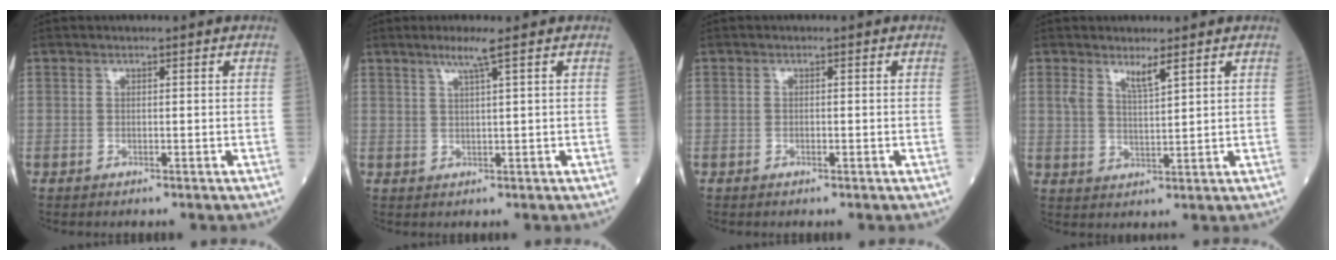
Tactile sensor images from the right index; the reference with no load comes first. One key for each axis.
{"total": 3.0, "fx": 1.8, "fy": -0.8, "fz": 2.3, "tx": -0.051, "ty": -0.002, "tz": 0.038}
{"total": 0.6, "fx": -0.3, "fy": 0.1, "fz": 0.5, "tx": -0.012, "ty": 0.000, "tz": -0.005}
{"total": 3.2, "fx": 2.2, "fy": 0.3, "fz": 2.3, "tx": -0.046, "ty": -0.004, "tz": 0.042}